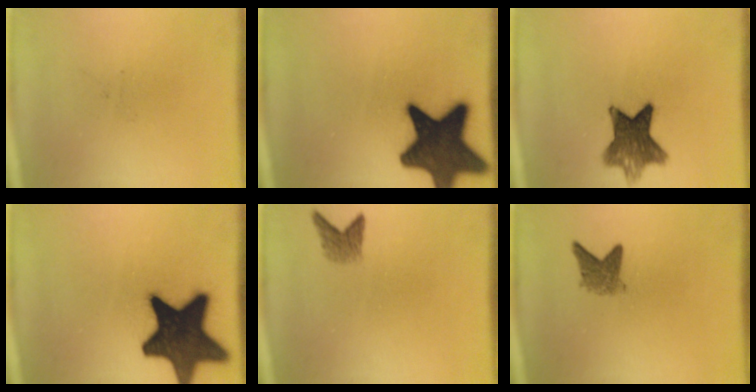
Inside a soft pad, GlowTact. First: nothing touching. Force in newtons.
{"total": 17.2}
{"total": 9.1}
{"total": 18.2}
{"total": 2.0}
{"total": 3.0}